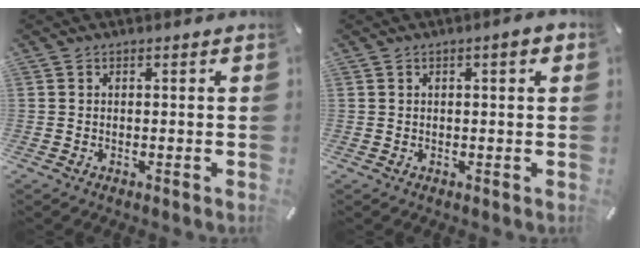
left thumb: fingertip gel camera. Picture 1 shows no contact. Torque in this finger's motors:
{"motor_torque": [0.57, 0.73, 0.20, -0.25, 0.00]}